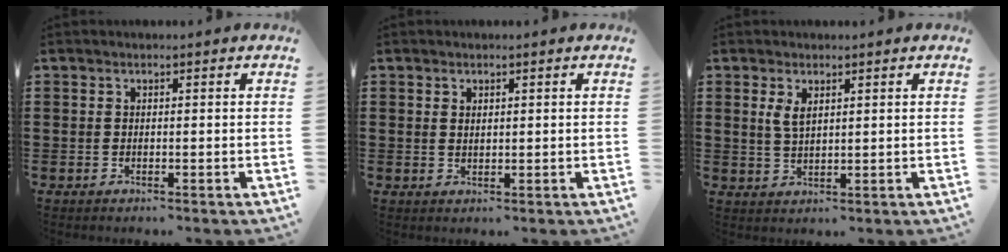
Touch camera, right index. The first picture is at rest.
{"total": 0.8, "force": [0.7, 0.4, 0.3], "torque": [-0.006, 0.003, 0.012]}
{"total": 2.5, "force": [1.2, 1.0, 2.0], "torque": [-0.042, 0.004, 0.020]}